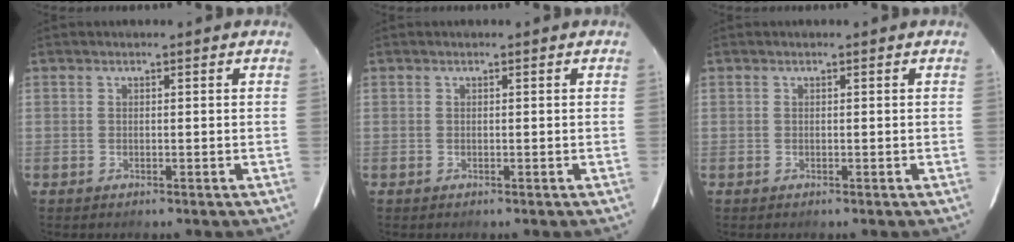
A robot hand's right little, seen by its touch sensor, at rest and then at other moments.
{"total": 0.0}
{"total": 0.0}